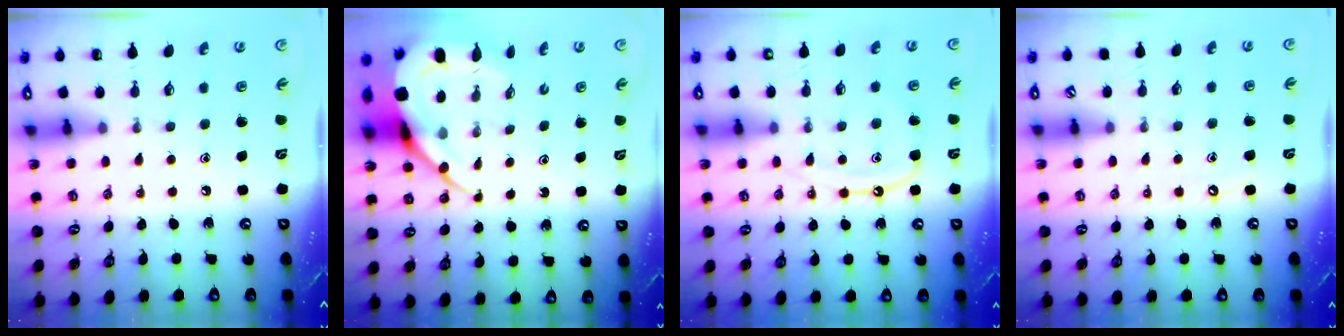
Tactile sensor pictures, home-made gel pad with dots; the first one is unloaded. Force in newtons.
{"total": 11.2, "press": 11.1, "slide": 1.2}
{"total": 10.9, "press": 10.8, "slide": 0.9}
{"total": 3.6, "press": 3.6, "slide": 0.5}